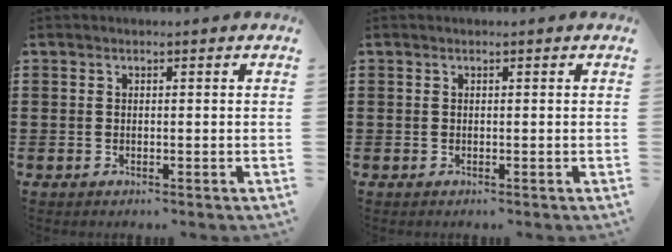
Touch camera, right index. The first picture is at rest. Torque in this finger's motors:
{"motor_torque": [1.26, 0.88, 0.03, 0.01]}